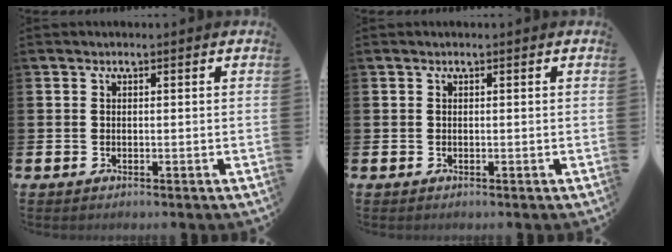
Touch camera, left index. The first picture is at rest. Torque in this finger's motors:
{"motor_torque": [0.03, 0.03, 0.00, 0.00]}